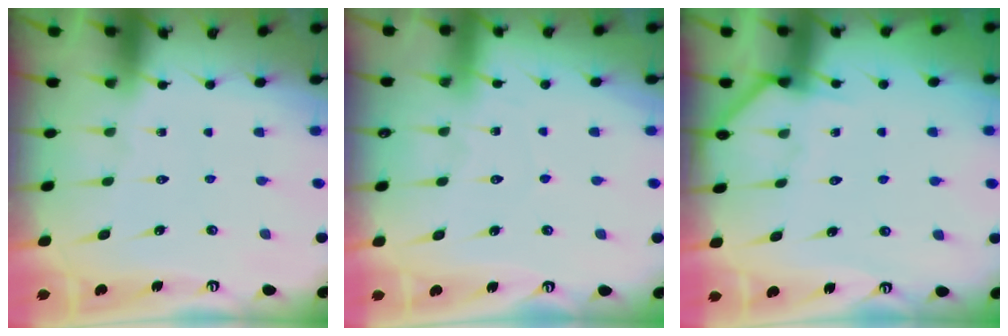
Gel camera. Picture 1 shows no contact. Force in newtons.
{"total": 4.5, "press": 4.4, "slide": 0.7}
{"total": 4.9, "press": 4.9, "slide": 0.4}